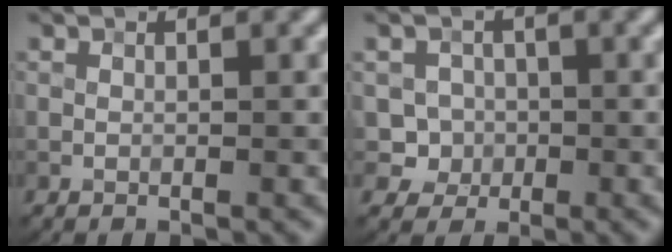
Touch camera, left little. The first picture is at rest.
{"total": 2.8, "force": [0.0, 2.7, 0.8], "torque": [-0.005, -0.004, 0.002]}